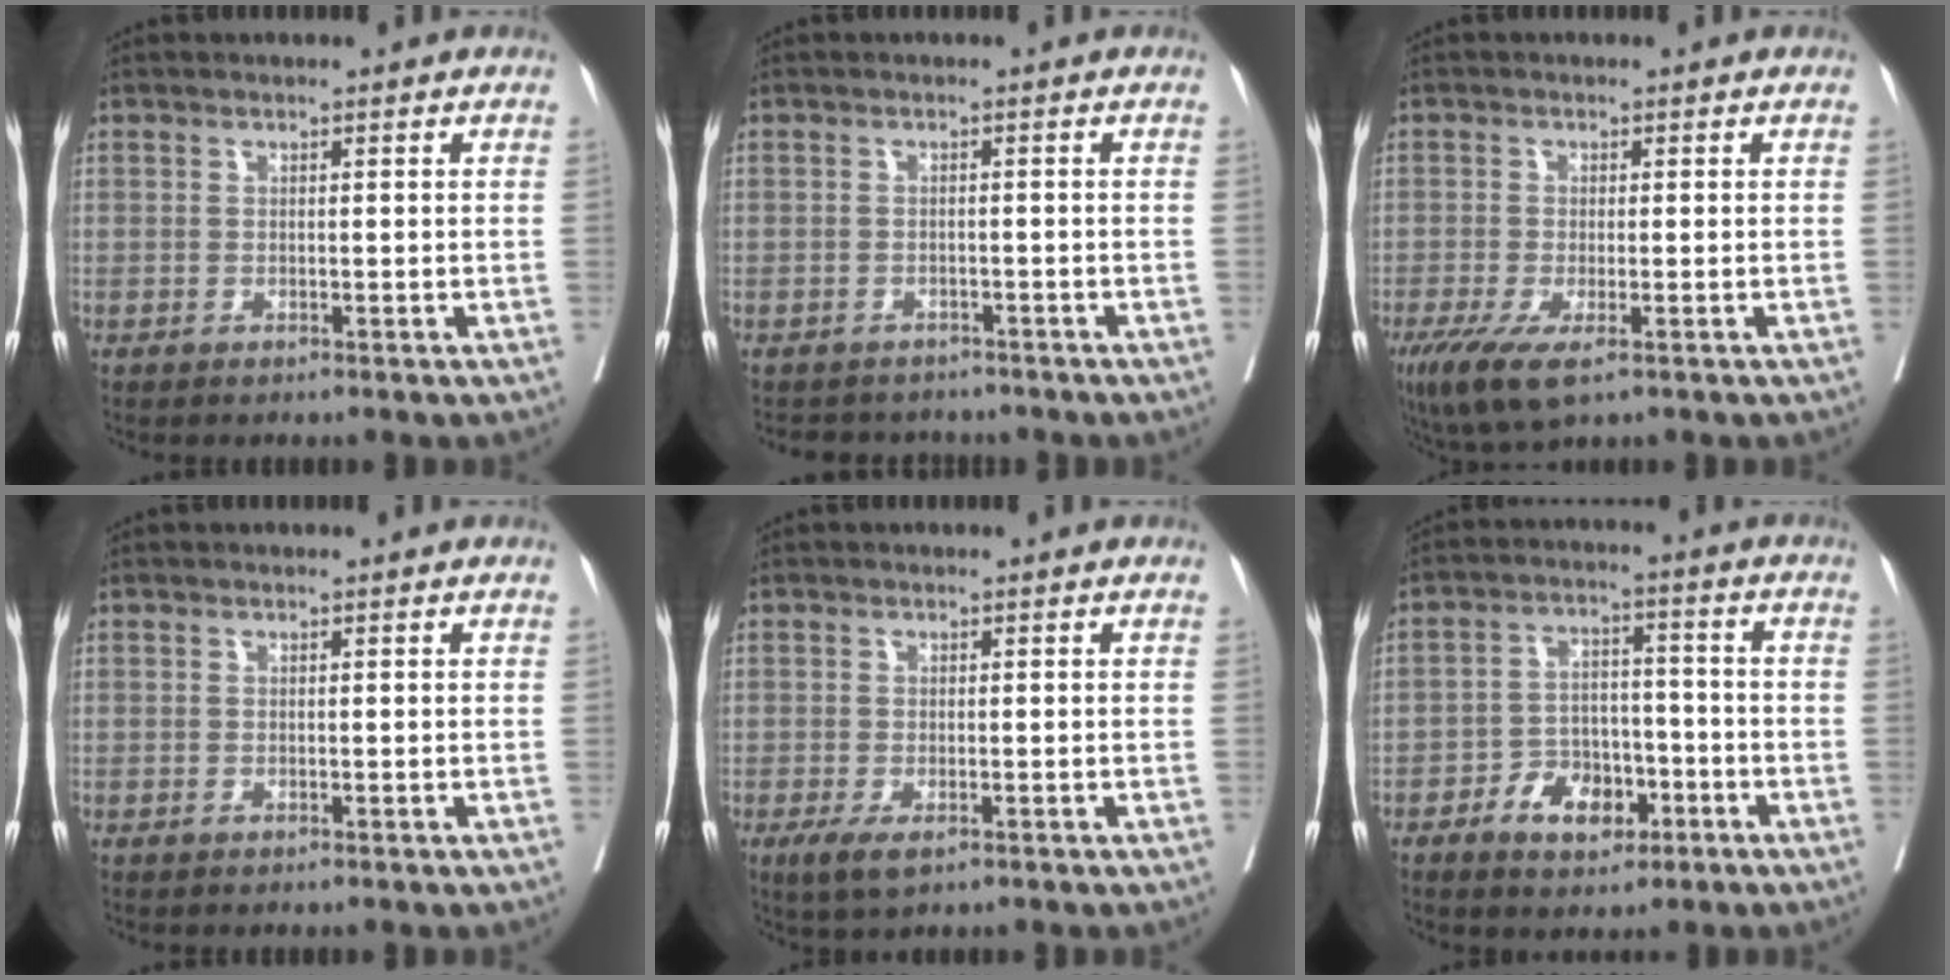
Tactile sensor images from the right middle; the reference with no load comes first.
{"total": 4.4, "force": [-4.1, 1.6, 0.0], "torque": [0.004, 0.002, -0.052]}
{"total": 6.9, "force": [-3.8, 1.8, 5.4], "torque": [-0.093, -0.020, -0.064]}
{"total": 0.0}
{"total": 3.3, "force": [-1.7, 1.1, 2.6], "torque": [-0.049, -0.008, -0.024]}
{"total": 1.0, "force": [-0.4, 0.6, 0.6], "torque": [-0.010, 0.002, -0.003]}